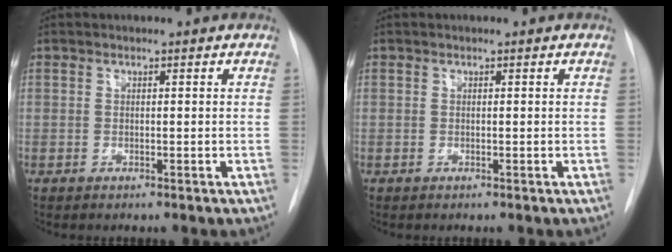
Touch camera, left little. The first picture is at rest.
{"total": 0.0}